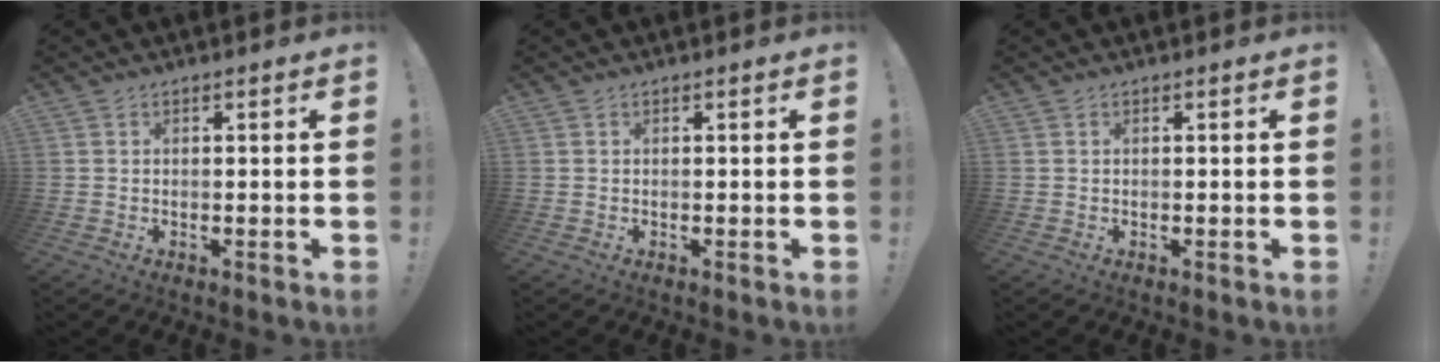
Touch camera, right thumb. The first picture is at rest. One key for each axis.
{"total": 0.0}
{"total": 0.0}